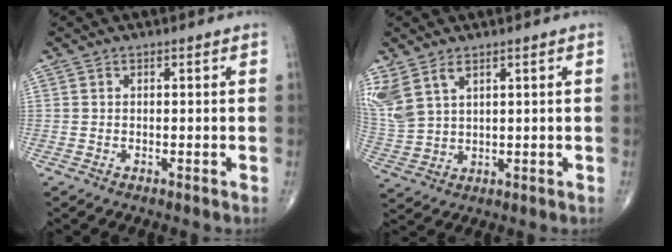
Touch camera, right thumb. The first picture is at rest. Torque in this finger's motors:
{"motor_torque": [0.13, 2.07, 0.74, 0.64, 0.09]}